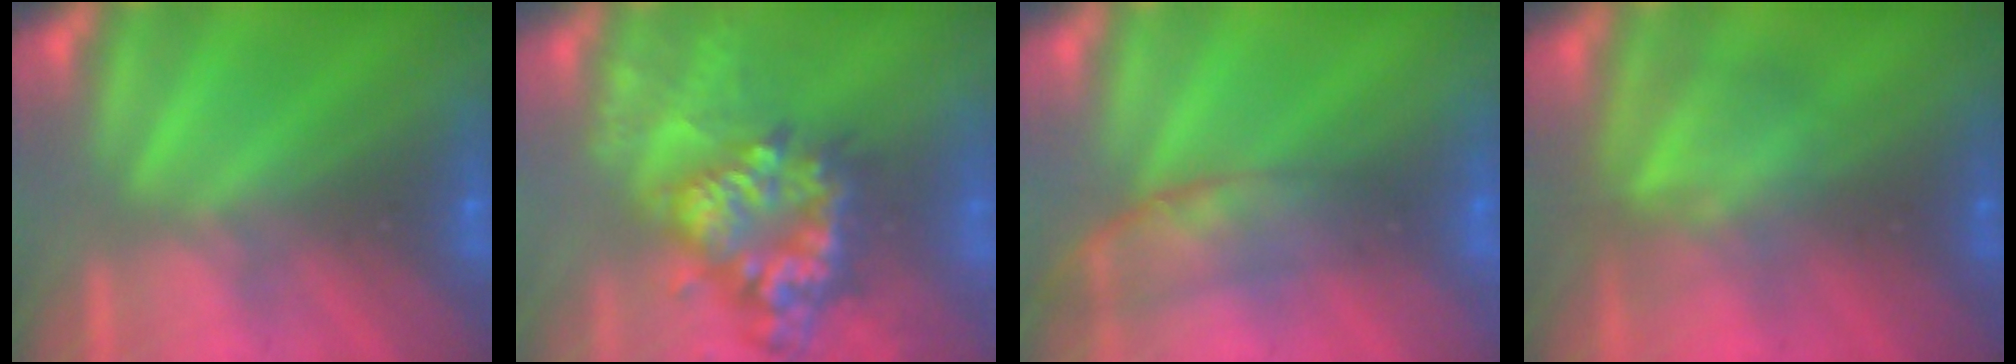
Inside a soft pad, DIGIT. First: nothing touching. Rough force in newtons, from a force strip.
{"total": 8.4}
{"total": 2.7}
{"total": 2.9}